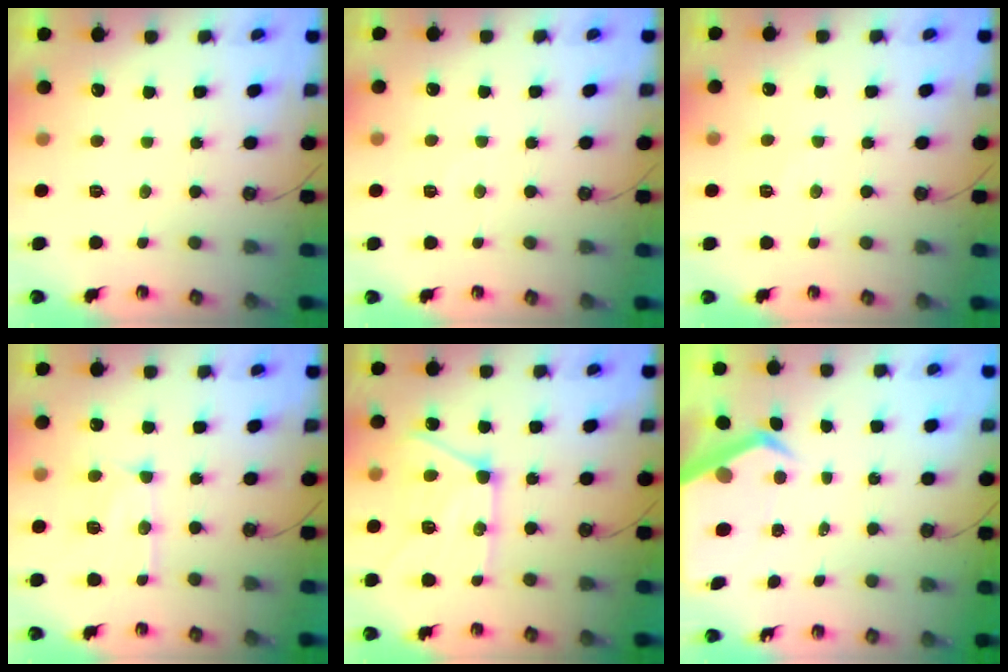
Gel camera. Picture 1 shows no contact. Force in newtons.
{"total": 2.7, "press": 2.7, "slide": 0.3}
{"total": 6.0, "press": 6.0, "slide": 0.9}
{"total": 13.2, "press": 13.1, "slide": 1.3}
{"total": 18.1, "press": 18.0, "slide": 1.6}
{"total": 6.9, "press": 6.9, "slide": 0.8}